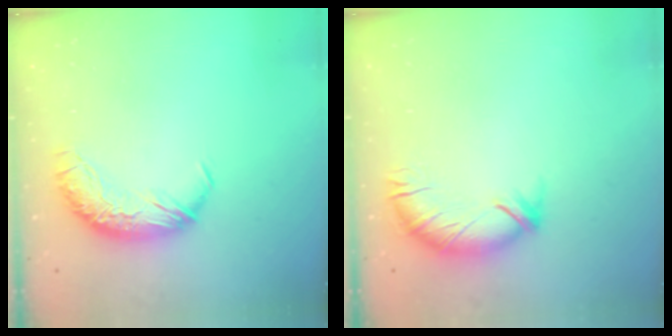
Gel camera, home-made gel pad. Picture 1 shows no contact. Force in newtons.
{"total": 3.2, "press": 3.0, "slide": 0.8}